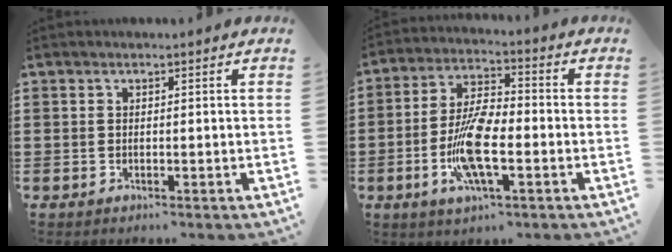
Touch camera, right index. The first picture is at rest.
{"total": 9.9, "force": [-2.6, 3.0, 9.1], "torque": [-0.196, -0.012, -0.052]}